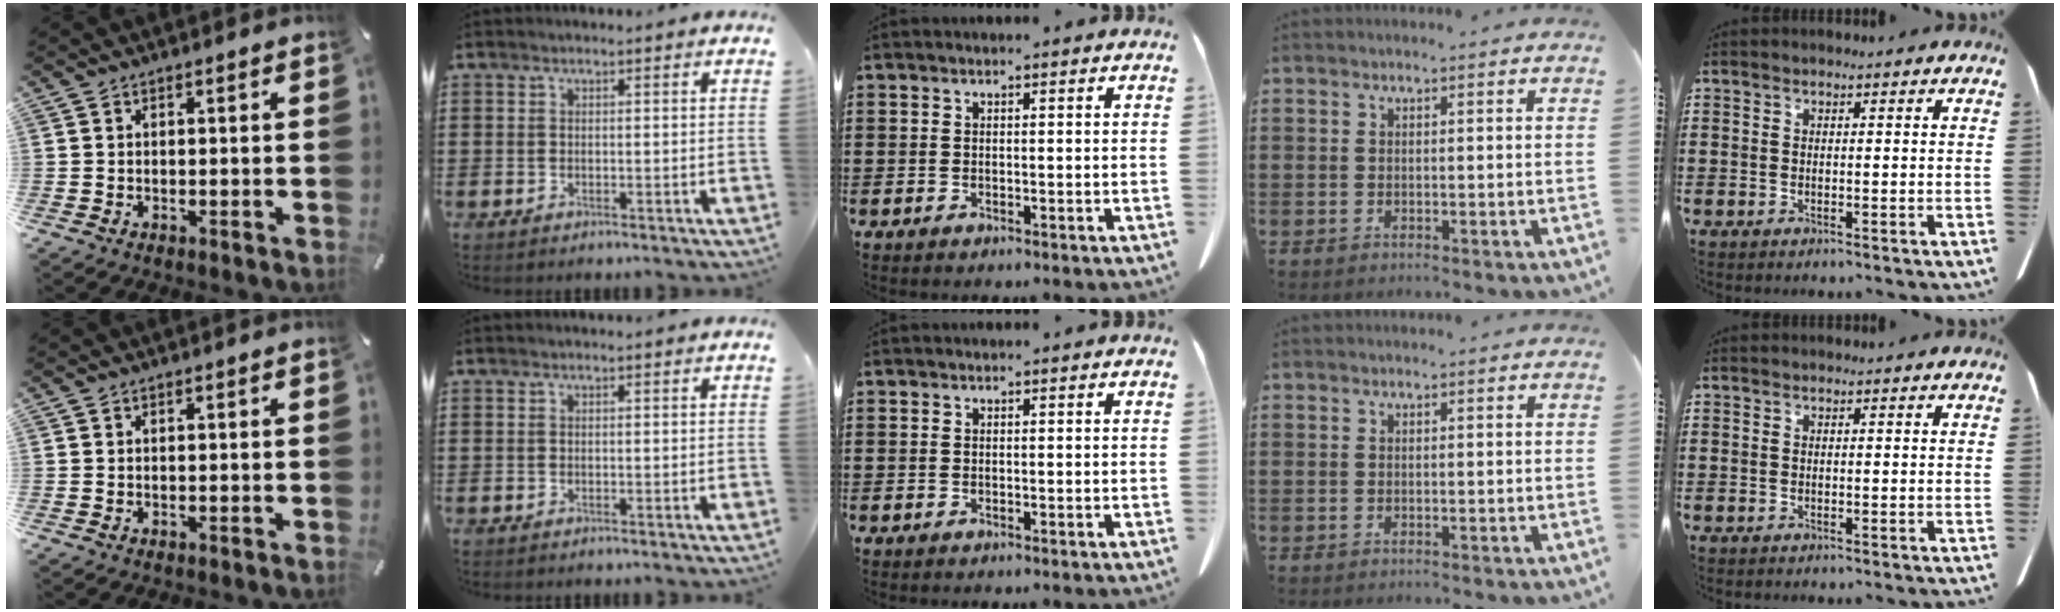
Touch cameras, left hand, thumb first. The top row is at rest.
{}